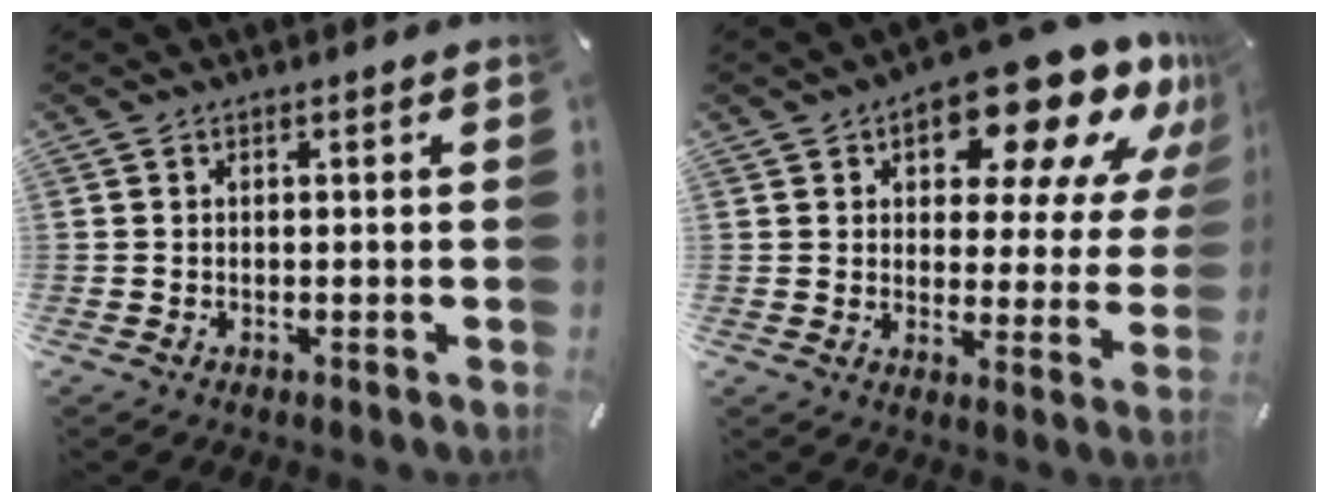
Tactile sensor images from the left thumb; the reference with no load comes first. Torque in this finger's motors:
{"motor_torque": [2.28, 2.30, 1.45, -1.32, 0.10]}